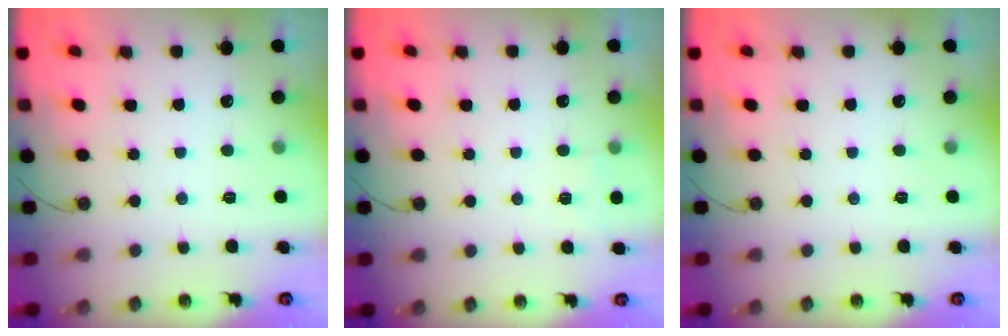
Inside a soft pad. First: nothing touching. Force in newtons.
{"total": 2.7, "press": 2.3, "slide": 1.5}
{"total": 0.0}